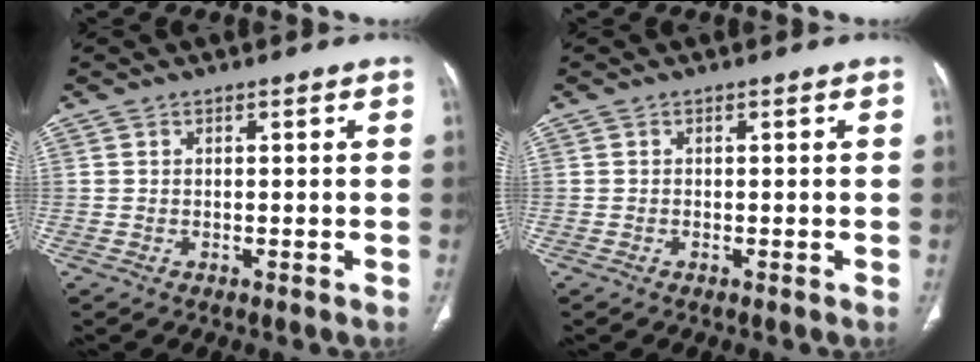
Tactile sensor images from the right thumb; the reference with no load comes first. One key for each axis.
{"total": 0.0}